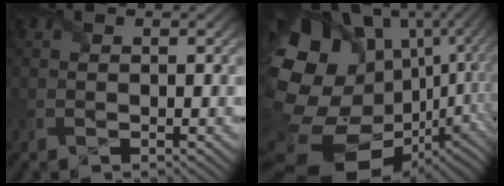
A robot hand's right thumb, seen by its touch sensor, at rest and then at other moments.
{"total": 19.6, "force": [3.2, 14.7, 12.6], "torque": [-0.286, -0.041, 0.114]}